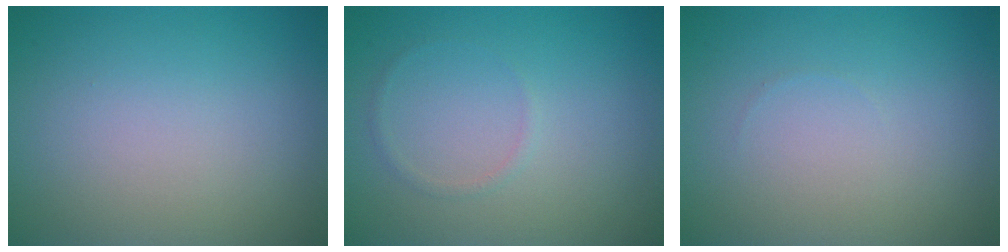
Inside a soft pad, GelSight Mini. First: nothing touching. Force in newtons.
{"total": 0.6, "press": 0.6, "slide": 0.1}
{"total": 0.0}